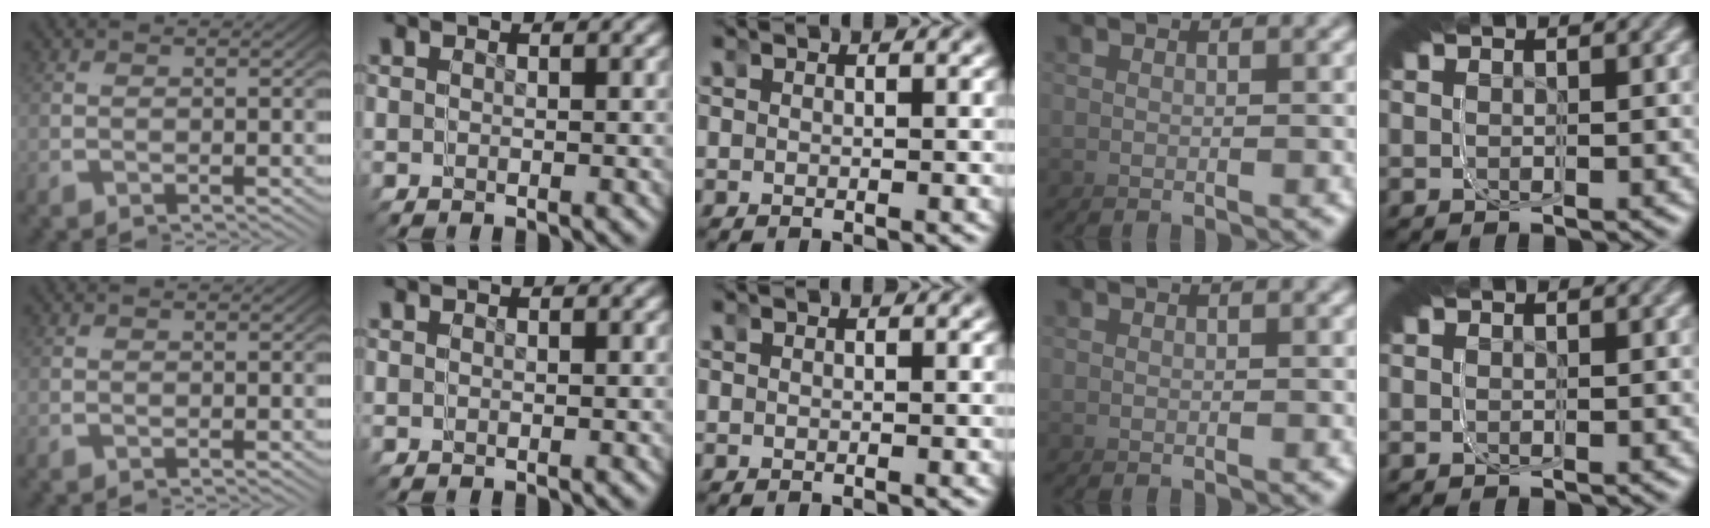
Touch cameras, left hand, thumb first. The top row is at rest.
{}